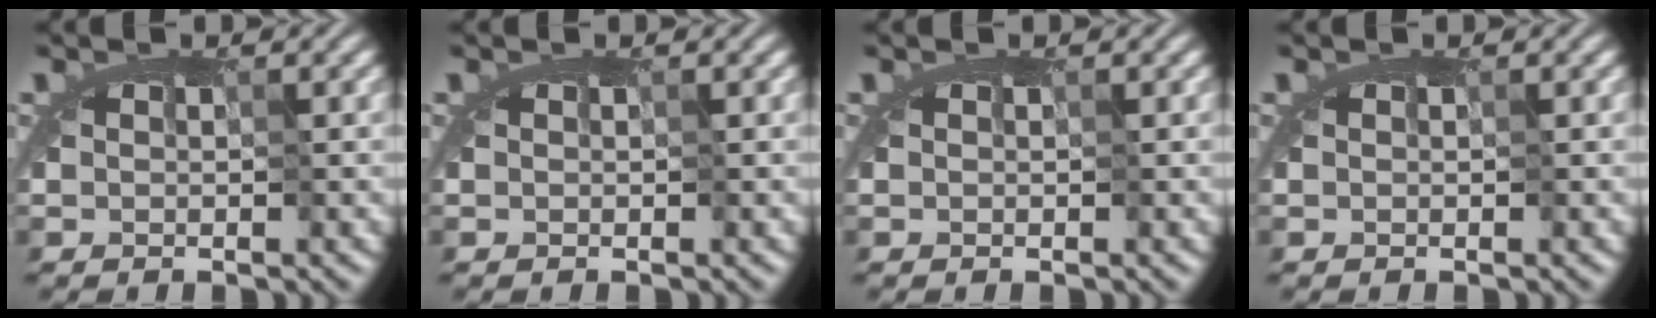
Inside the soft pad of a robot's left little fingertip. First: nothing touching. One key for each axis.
{"total": 0.0}
{"total": 0.0}
{"total": 0.0}